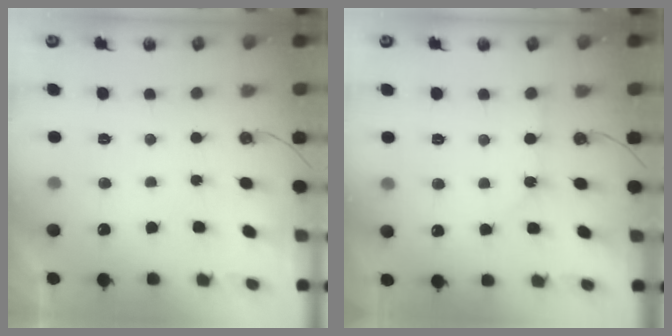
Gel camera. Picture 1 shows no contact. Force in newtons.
{"total": 1.7, "press": 1.6, "slide": 0.3}